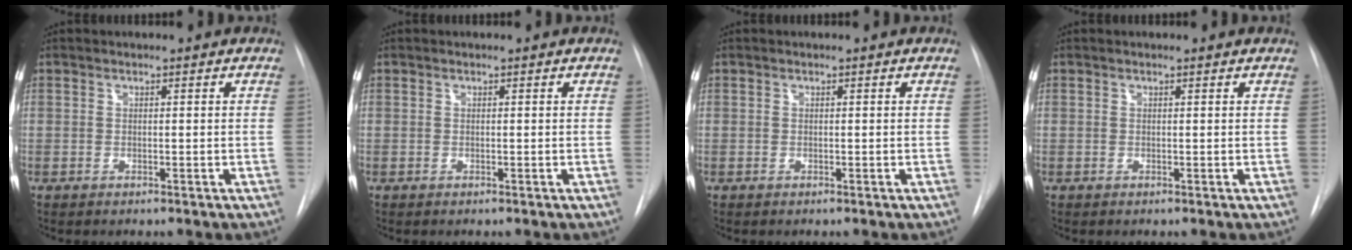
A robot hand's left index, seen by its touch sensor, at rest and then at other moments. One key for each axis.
{"total": 0.0}
{"total": 0.0}
{"total": 0.5, "fx": 0.5, "fy": -0.1, "fz": 0.1, "tx": -0.007, "ty": 0.003, "tz": 0.007}